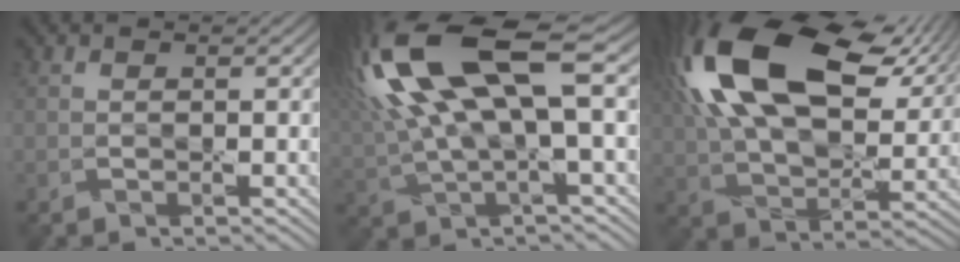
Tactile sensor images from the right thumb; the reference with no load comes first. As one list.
[{"total": 16.5, "force": [5.8, 5.2, 14.5], "torque": [-0.340, 0.020, 0.112]}, {"total": 21.9, "force": [9.1, 11.3, 16.4], "torque": [-0.350, 0.050, 0.143]}]